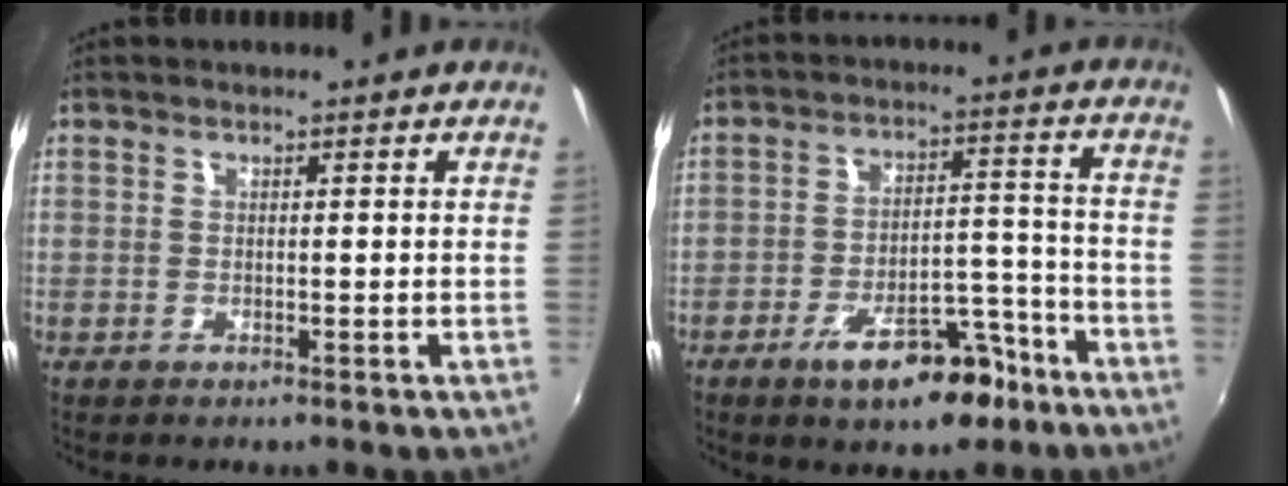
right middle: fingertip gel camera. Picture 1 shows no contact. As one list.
[{"total": 11.6, "force": [-7.3, 4.6, 7.8], "torque": [-0.133, 0.014, -0.100]}]